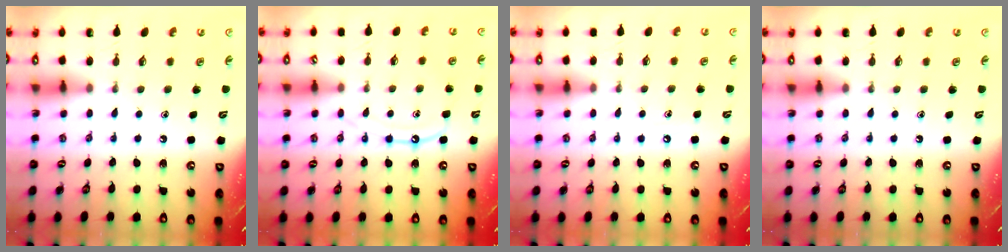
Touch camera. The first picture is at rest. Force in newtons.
{"total": 10.7, "press": 10.7, "slide": 1.0}
{"total": 3.5, "press": 3.5, "slide": 0.5}
{"total": 0.0}